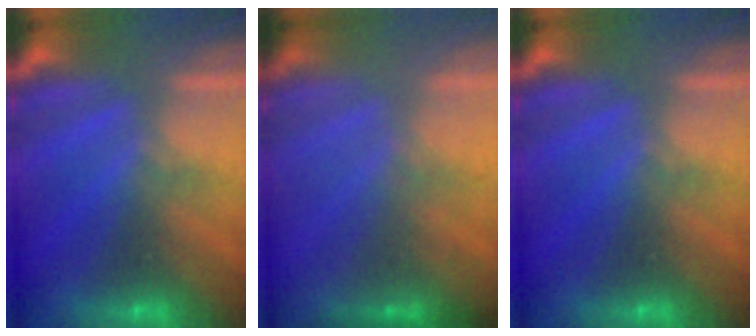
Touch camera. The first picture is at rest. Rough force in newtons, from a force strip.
{"total": 1.8}
{"total": 0.0}